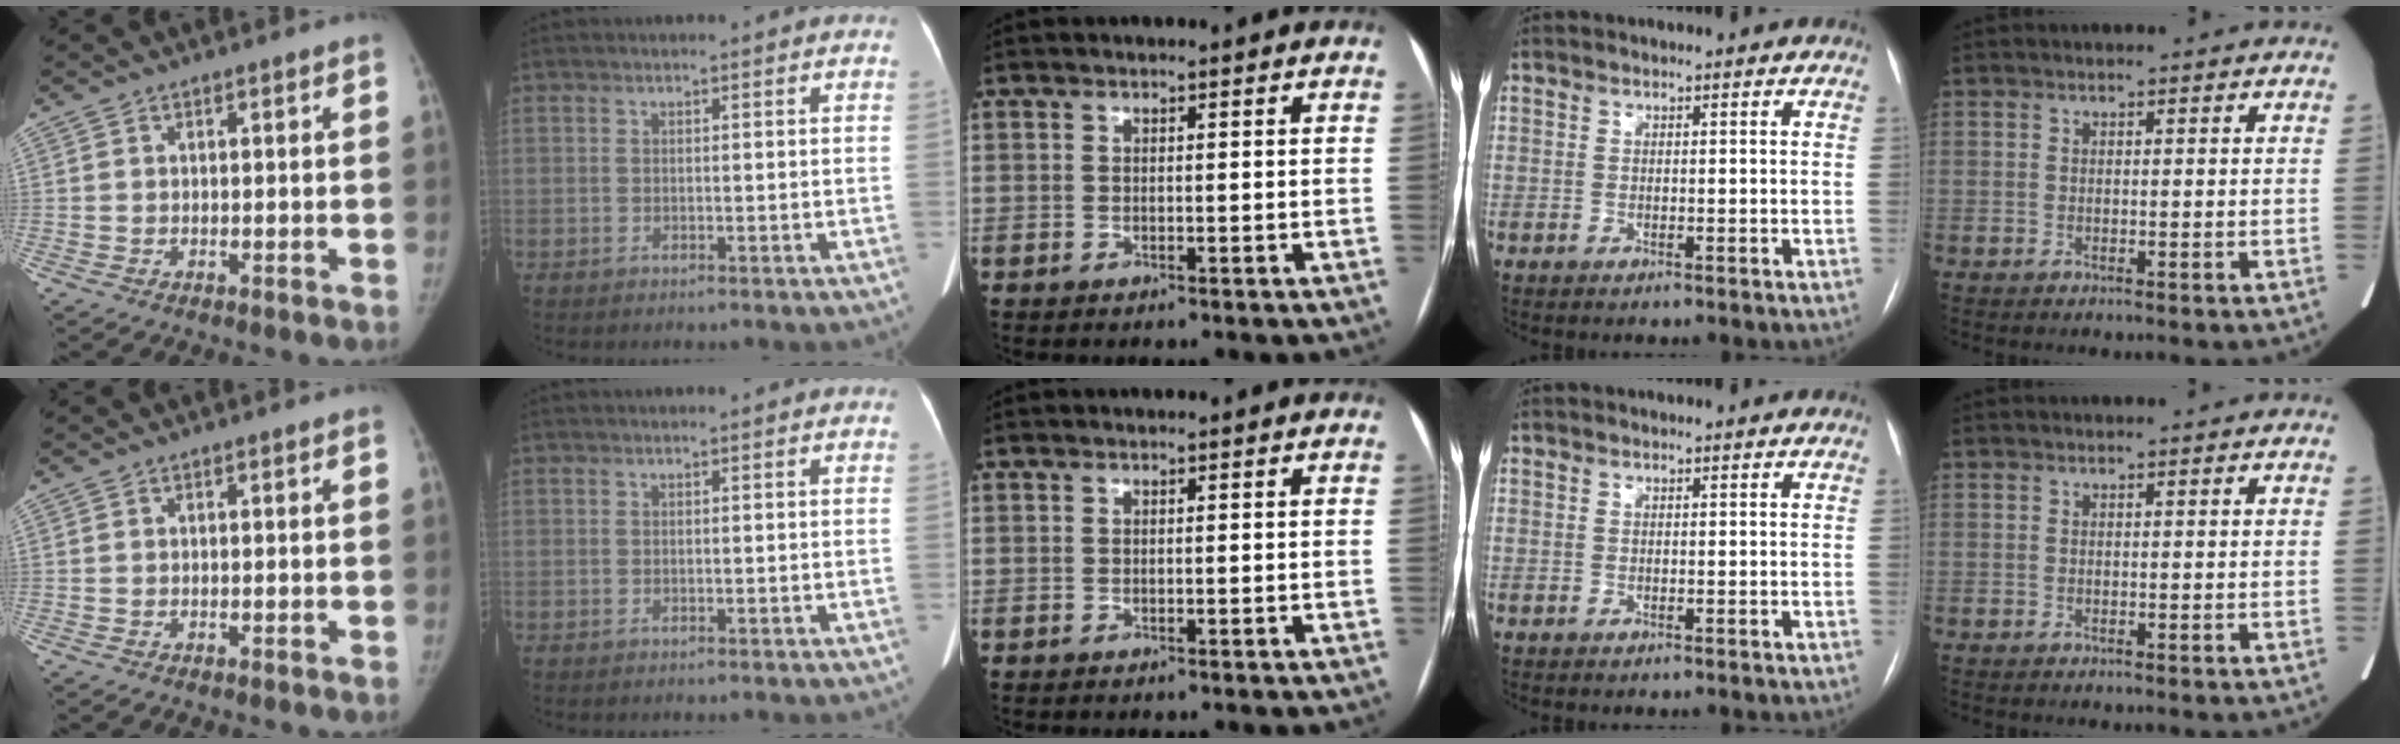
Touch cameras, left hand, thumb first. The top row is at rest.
{}